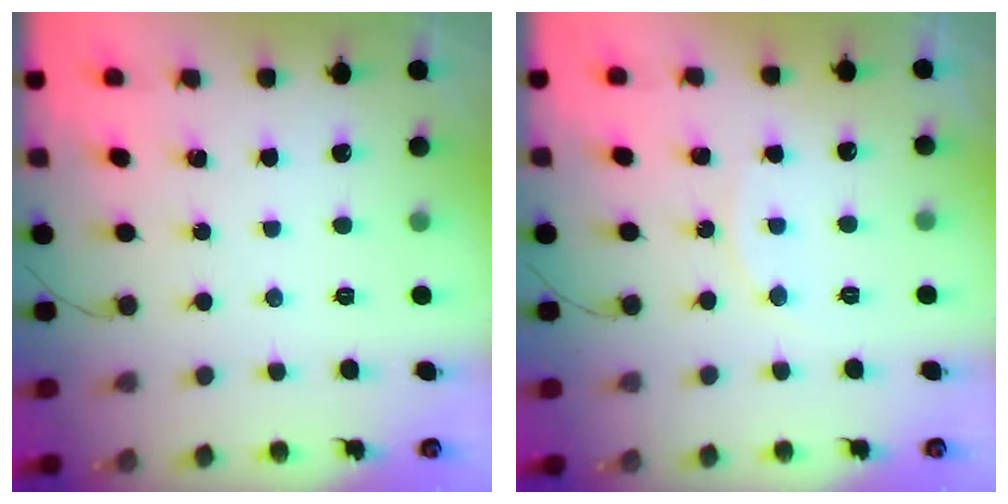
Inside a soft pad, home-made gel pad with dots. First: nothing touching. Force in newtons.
{"total": 6.1, "press": 6.1, "slide": 0.5}